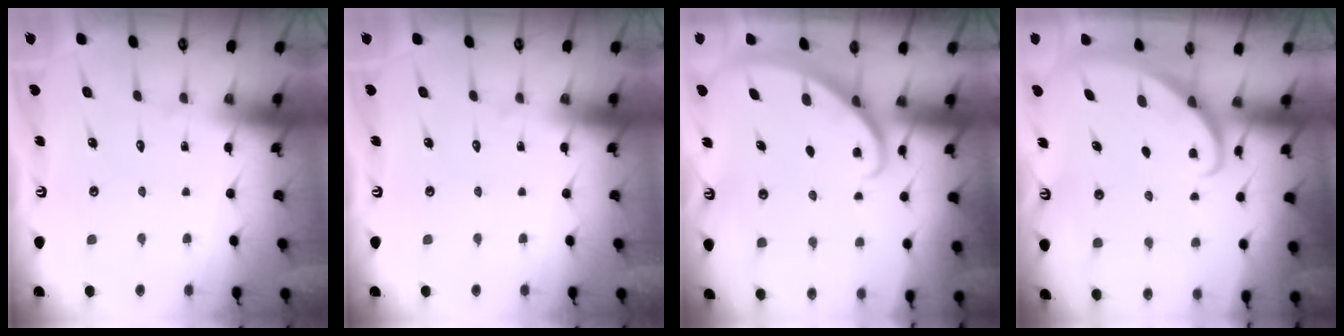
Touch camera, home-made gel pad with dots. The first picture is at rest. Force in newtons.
{"total": 0.0}
{"total": 1.9, "press": 1.9, "slide": 0.2}
{"total": 1.3, "press": 1.3, "slide": 0.0}